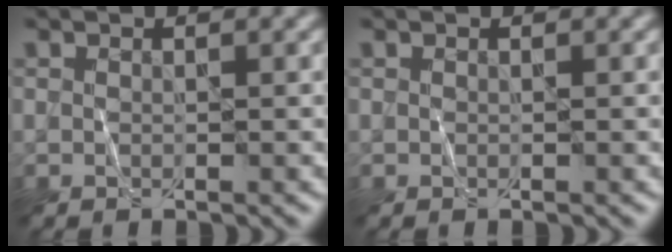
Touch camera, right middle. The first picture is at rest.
{"total": 0.0}